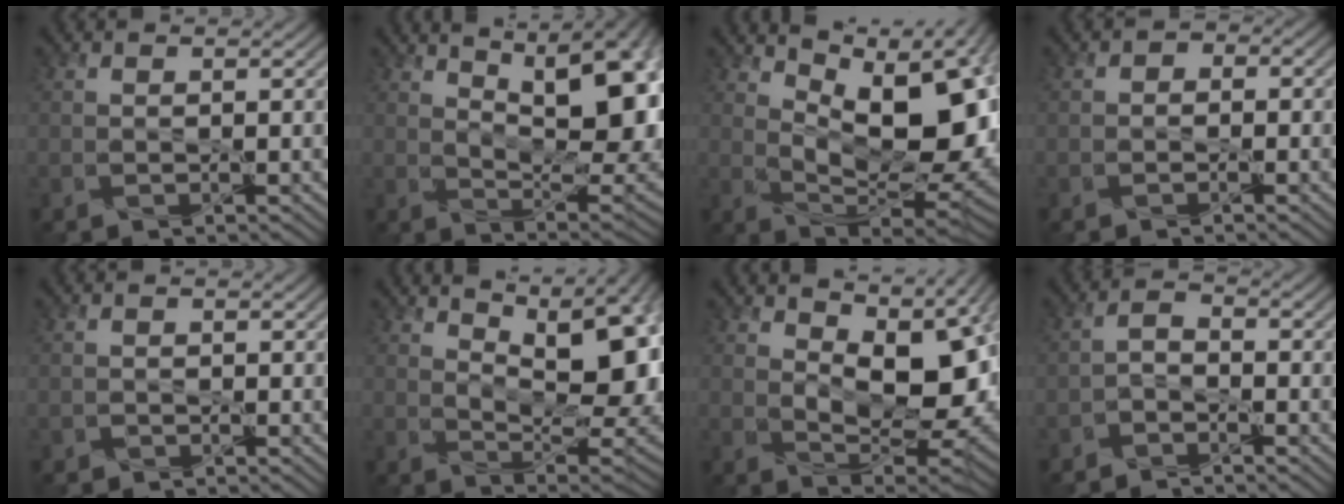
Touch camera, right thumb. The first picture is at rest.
{"total": 16.6, "force": [6.4, 6.5, 13.8], "torque": [-0.192, 0.026, 0.096]}
{"total": 14.7, "force": [4.9, 7.1, 11.9], "torque": [-0.179, 0.005, 0.089]}
{"total": 1.5, "force": [-0.7, 1.3, 0.5], "torque": [-0.002, 0.001, -0.017]}
{"total": 0.8, "force": [-0.5, 0.5, -0.1], "torque": [0.005, -0.002, -0.012]}
{"total": 14.3, "force": [6.0, 5.4, 11.8], "torque": [-0.179, 0.015, 0.089]}
{"total": 10.7, "force": [3.9, 5.0, 8.6], "torque": [-0.148, -0.005, 0.065]}
{"total": 2.4, "force": [-1.9, 1.1, 0.9], "torque": [-0.020, 0.004, -0.047]}